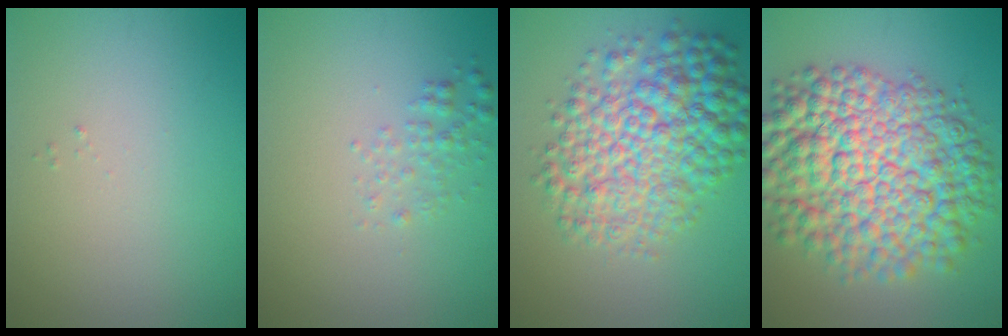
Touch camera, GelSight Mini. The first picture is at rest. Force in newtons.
{"total": 1.5, "press": 1.5, "slide": 0.0}
{"total": 8.9, "press": 8.9, "slide": 0.1}
{"total": 12.9, "press": 12.9, "slide": 0.3}